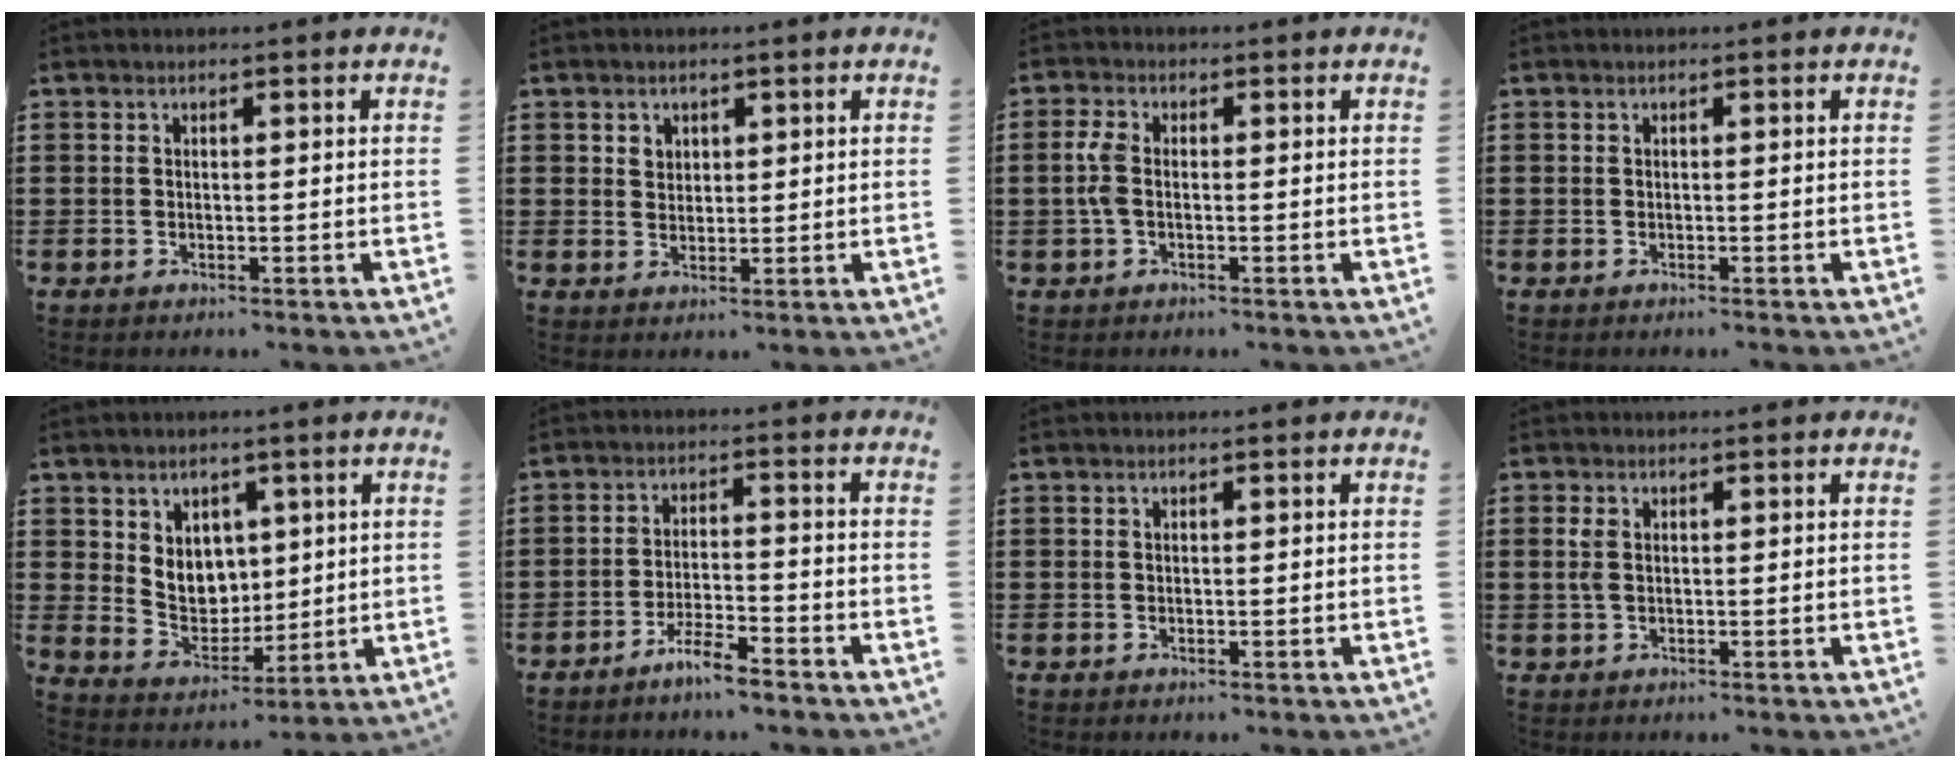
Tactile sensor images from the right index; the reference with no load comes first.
{"total": 1.9, "force": [1.1, 1.5, 0.3], "torque": [-0.011, 0.006, 0.021]}
{"total": 3.4, "force": [-0.4, 1.8, 2.9], "torque": [-0.078, -0.003, -0.013]}
{"total": 0.0}
{"total": 6.1, "force": [2.4, 5.3, 1.9], "torque": [-0.039, -0.007, 0.042]}
{"total": 4.5, "force": [-3.9, 0.3, 2.2], "torque": [-0.052, 0.001, -0.077]}
{"total": 0.0}
{"total": 2.1, "force": [0.3, 1.2, 1.6], "torque": [-0.043, 0.004, 0.001]}